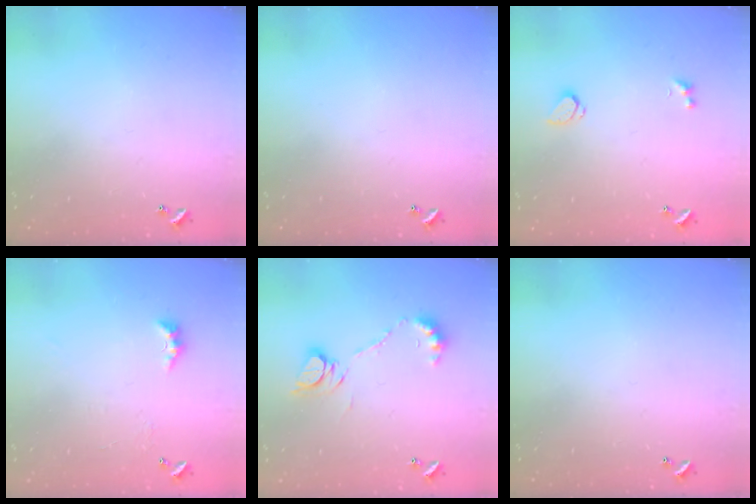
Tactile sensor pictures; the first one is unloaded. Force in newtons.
{"total": 0.0}
{"total": 0.8, "press": 0.6, "slide": 0.4}
{"total": 3.0, "press": 2.9, "slide": 0.7}
{"total": 9.7, "press": 9.6, "slide": 0.9}
{"total": 0.0}